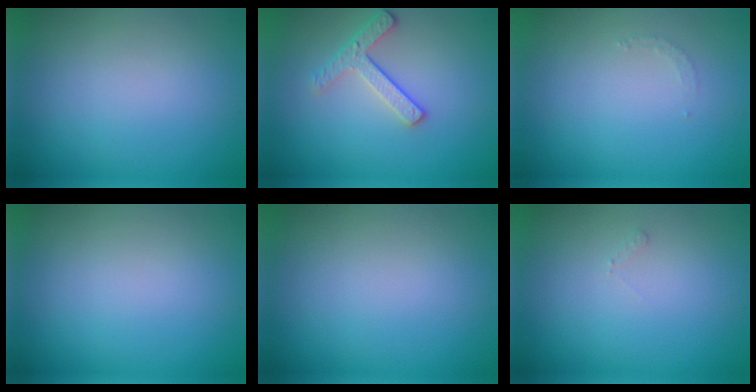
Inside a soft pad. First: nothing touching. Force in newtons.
{"total": 2.5, "press": 2.4, "slide": 0.7}
{"total": 0.8, "press": 0.8, "slide": 0.1}
{"total": 0.0}
{"total": 0.0}
{"total": 0.5, "press": 0.5, "slide": 0.2}